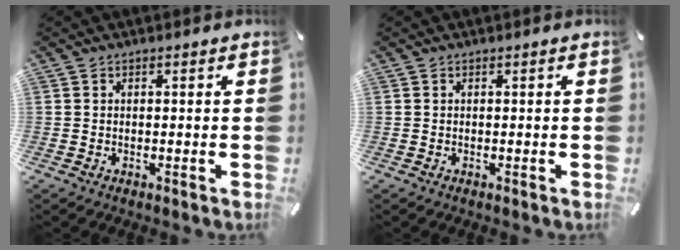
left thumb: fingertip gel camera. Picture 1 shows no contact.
{"total": 0.0}